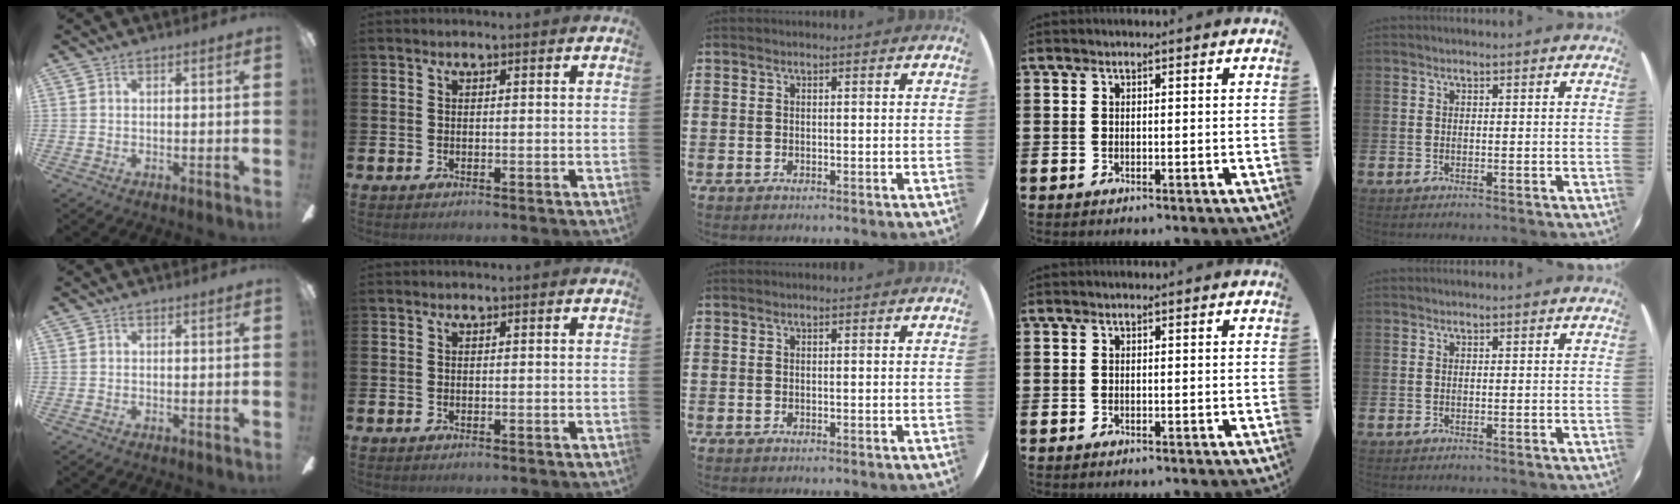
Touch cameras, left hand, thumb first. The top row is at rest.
{}